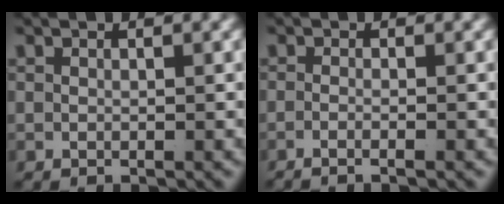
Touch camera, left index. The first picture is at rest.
{"total": 1.7, "force": [-1.4, -0.1, 1.0], "torque": [-0.026, -0.007, -0.023]}